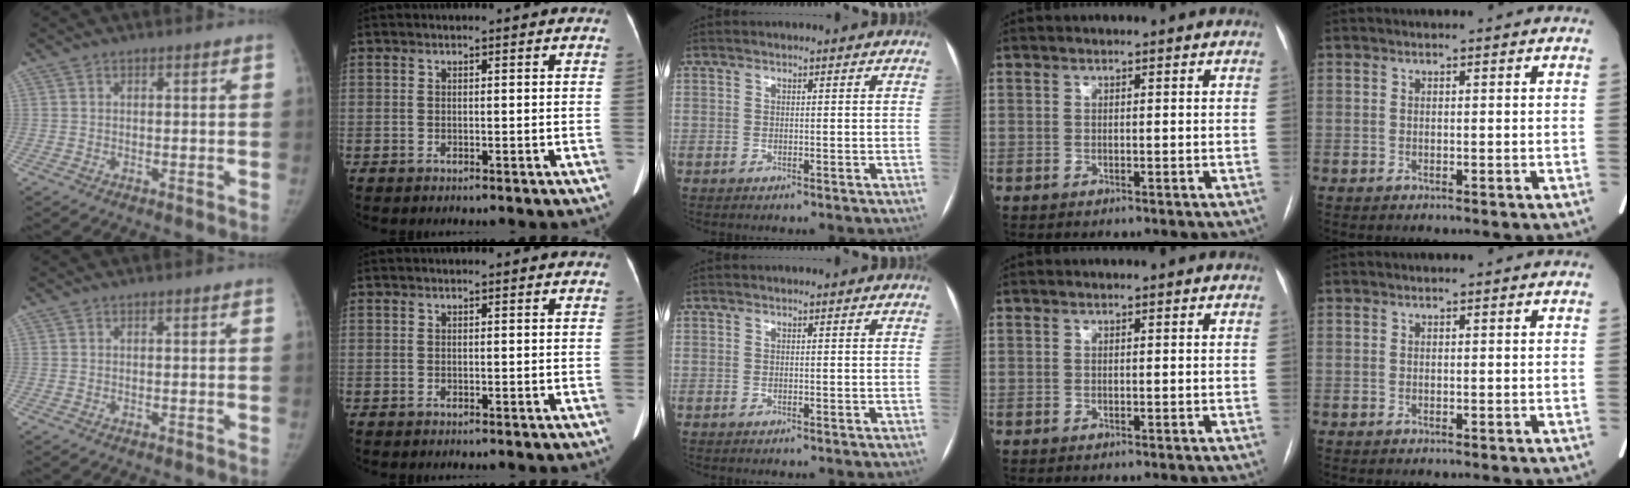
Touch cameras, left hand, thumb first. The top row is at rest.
{}